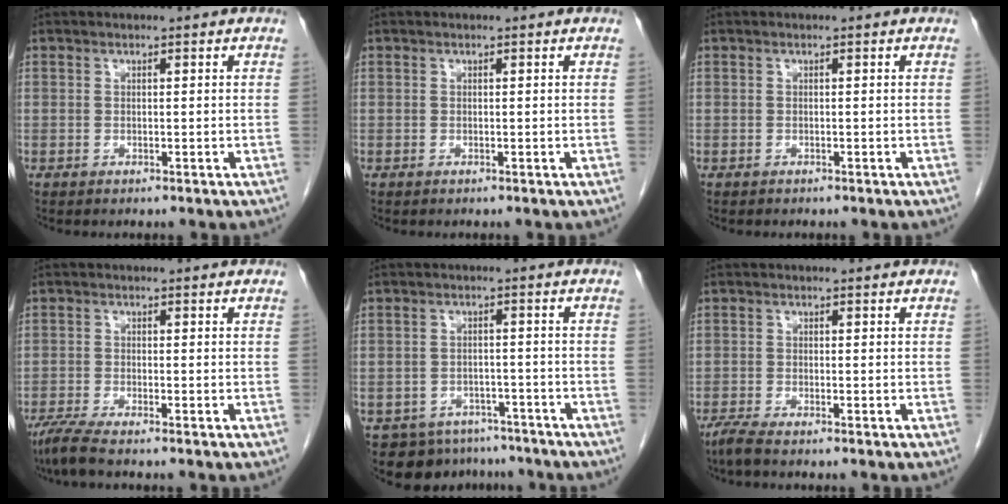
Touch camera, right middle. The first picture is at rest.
{"total": 0.0}
{"total": 0.5, "force": [-0.4, 0.2, 0.0], "torque": [0.002, -0.001, -0.006]}
{"total": 3.6, "force": [-3.0, -0.2, 2.0], "torque": [-0.042, -0.011, -0.063]}
{"total": 9.0, "force": [-7.5, 4.9, 1.0], "torque": [-0.005, 0.011, -0.094]}
{"total": 2.0, "force": [-1.7, -0.2, 1.0], "torque": [-0.026, -0.007, -0.040]}